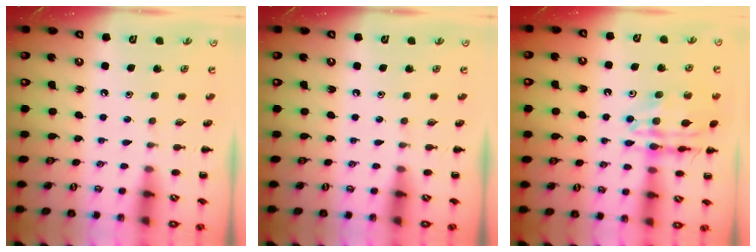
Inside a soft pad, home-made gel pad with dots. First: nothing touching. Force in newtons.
{"total": 0.0}
{"total": 14.5, "press": 14.3, "slide": 1.8}